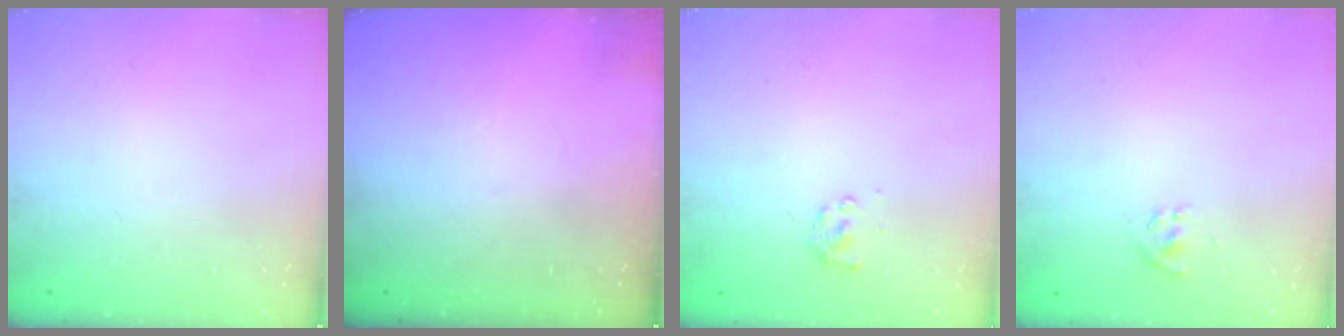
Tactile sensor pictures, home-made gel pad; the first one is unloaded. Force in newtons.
{"total": 0.0}
{"total": 2.0, "press": 1.8, "slide": 0.9}
{"total": 2.5, "press": 2.4, "slide": 0.8}